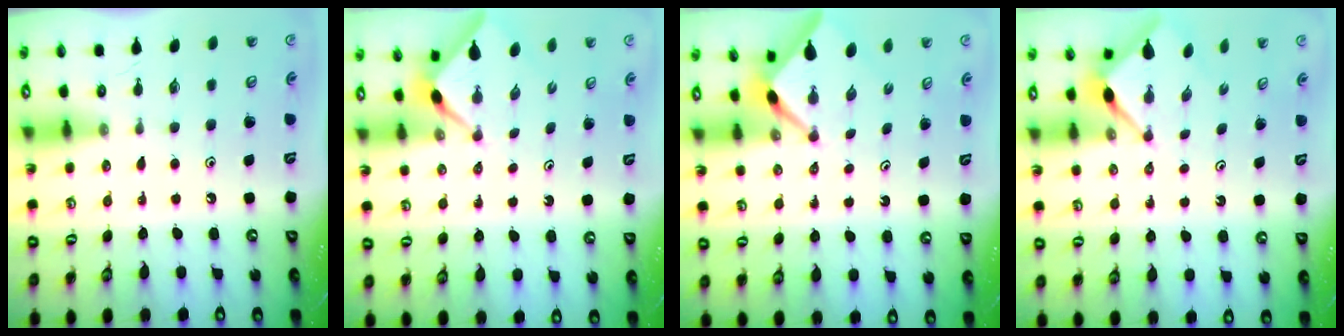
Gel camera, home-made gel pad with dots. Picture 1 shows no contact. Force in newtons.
{"total": 2.5, "press": 2.5, "slide": 0.3}
{"total": 2.5, "press": 2.4, "slide": 0.4}
{"total": 2.9, "press": 2.9, "slide": 0.3}